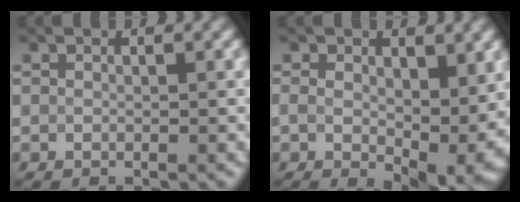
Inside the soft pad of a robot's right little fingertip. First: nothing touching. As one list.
[{"total": 8.5, "force": [-0.6, 4.8, 6.9], "torque": [-0.121, -0.026, 0.013]}]